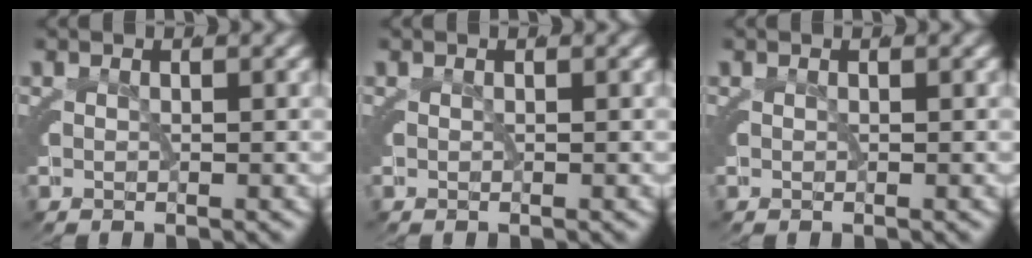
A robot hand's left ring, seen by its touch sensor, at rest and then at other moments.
{"total": 0.0}
{"total": 0.0}